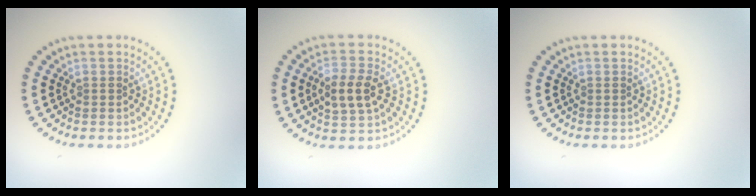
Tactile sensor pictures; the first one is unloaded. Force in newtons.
{"total": 3.2, "press": 3.1, "slide": 0.5}
{"total": 0.0}